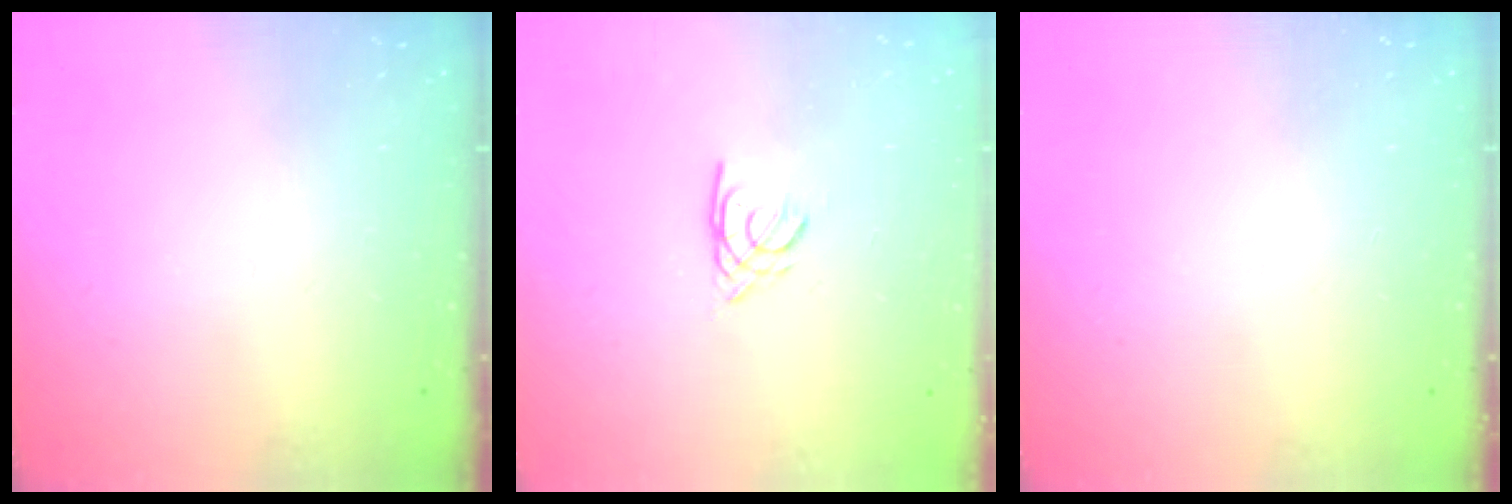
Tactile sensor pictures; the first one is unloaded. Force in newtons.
{"total": 1.8, "press": 1.8, "slide": 0.3}
{"total": 0.0}